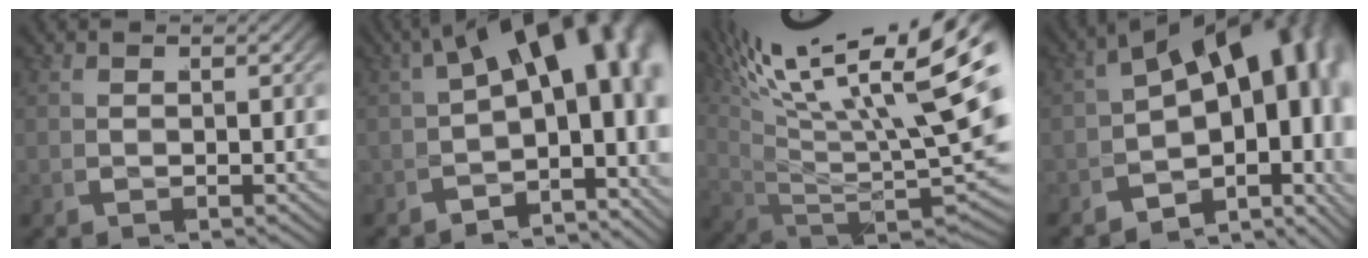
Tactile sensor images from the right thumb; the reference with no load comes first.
{"total": 13.8, "force": [0.6, 8.4, 11.0], "torque": [-0.148, -0.004, -0.007]}
{"total": 15.6, "force": [4.0, 9.2, 11.9], "torque": [-0.215, -0.028, 0.069]}
{"total": 17.1, "force": [-0.4, 11.2, 12.9], "torque": [-0.188, -0.022, -0.026]}